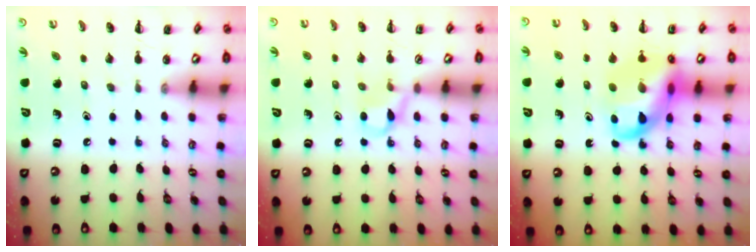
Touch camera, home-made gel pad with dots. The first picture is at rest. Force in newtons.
{"total": 5.3, "press": 5.1, "slide": 1.5}
{"total": 16.0, "press": 15.6, "slide": 3.5}